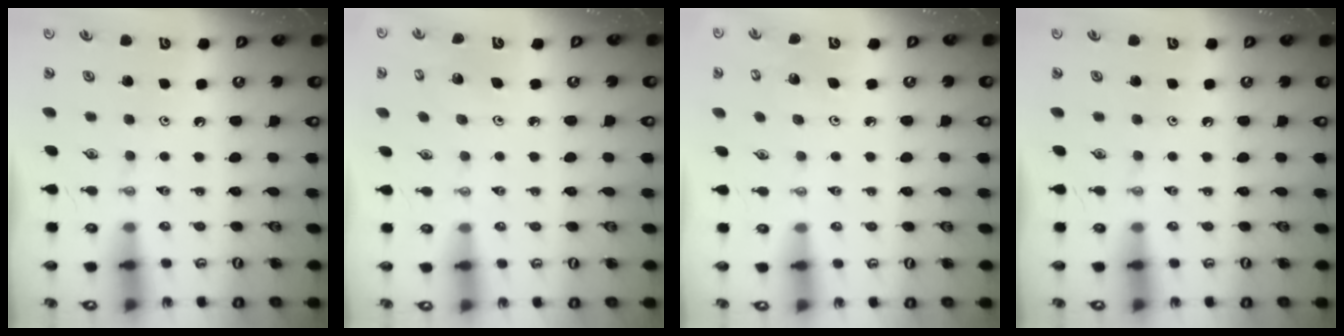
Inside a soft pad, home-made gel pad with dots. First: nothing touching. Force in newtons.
{"total": 2.6, "press": 2.6, "slide": 0.2}
{"total": 2.7, "press": 2.7, "slide": 0.2}
{"total": 0.0}